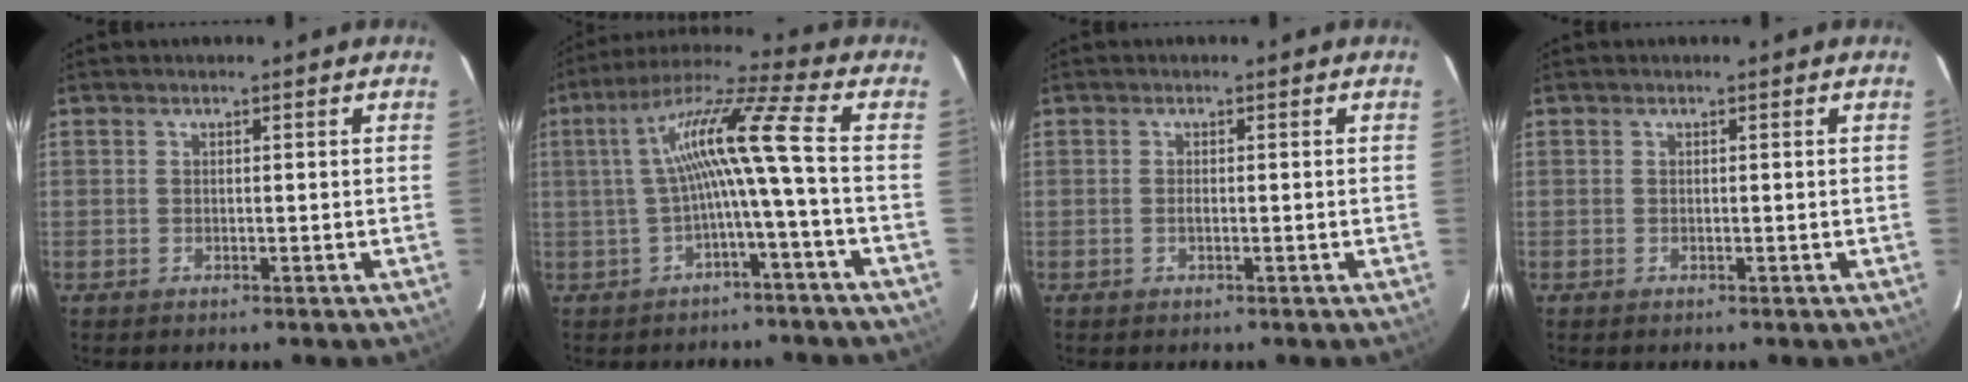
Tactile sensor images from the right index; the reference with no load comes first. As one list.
[{"total": 10.8, "force": [-1.4, -1.1, 10.6], "torque": [-0.205, 0.017, -0.020]}, {"total": 0.5, "force": [-0.2, 0.2, 0.5], "torque": [-0.009, -0.002, -0.004]}, {"total": 0.0}]